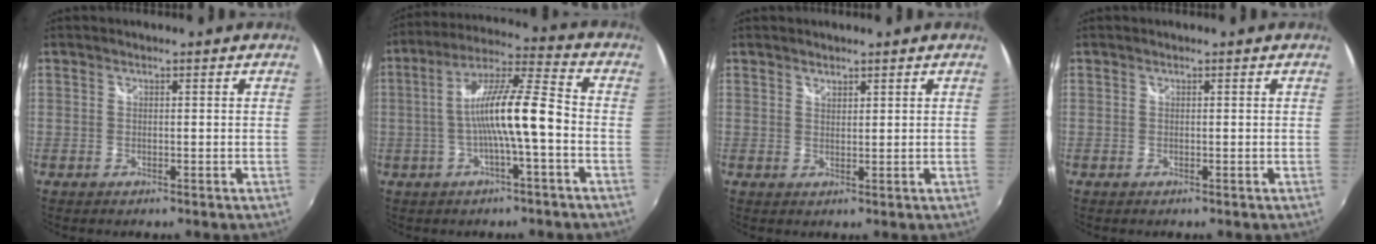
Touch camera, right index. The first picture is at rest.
{"total": 11.9, "force": [-2.5, 1.0, 11.6], "torque": [-0.214, 0.019, -0.042]}
{"total": 1.4, "force": [1.2, 0.7, 0.3], "torque": [-0.001, 0.000, 0.021]}
{"total": 0.0}